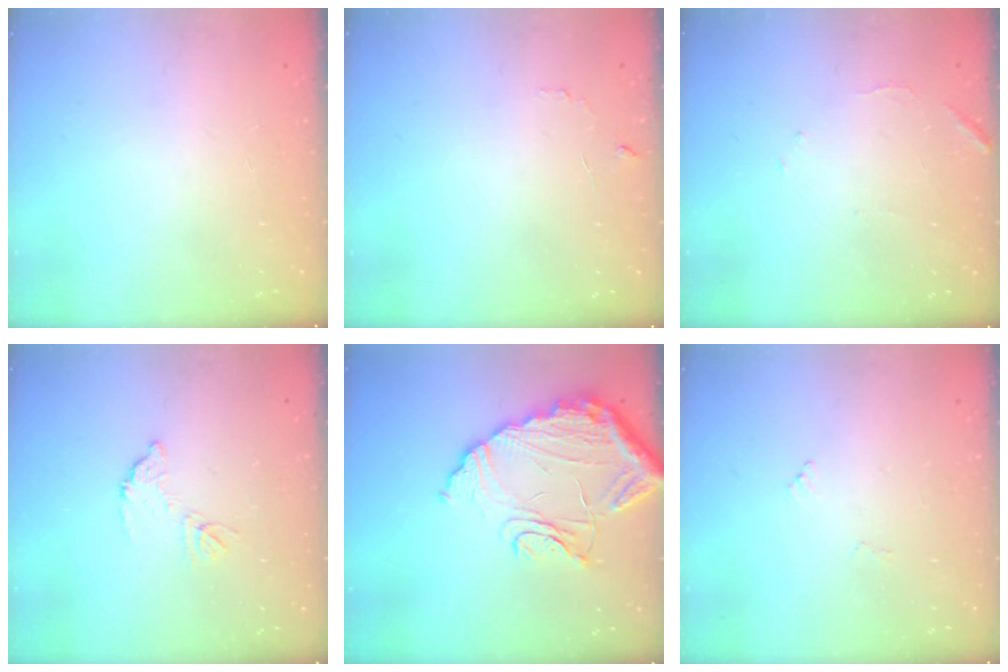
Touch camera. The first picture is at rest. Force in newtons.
{"total": 4.3, "press": 4.3, "slide": 0.3}
{"total": 6.5, "press": 6.5, "slide": 0.3}
{"total": 7.2, "press": 7.2, "slide": 0.5}
{"total": 17.7, "press": 17.6, "slide": 1.3}
{"total": 5.5, "press": 5.5, "slide": 0.3}